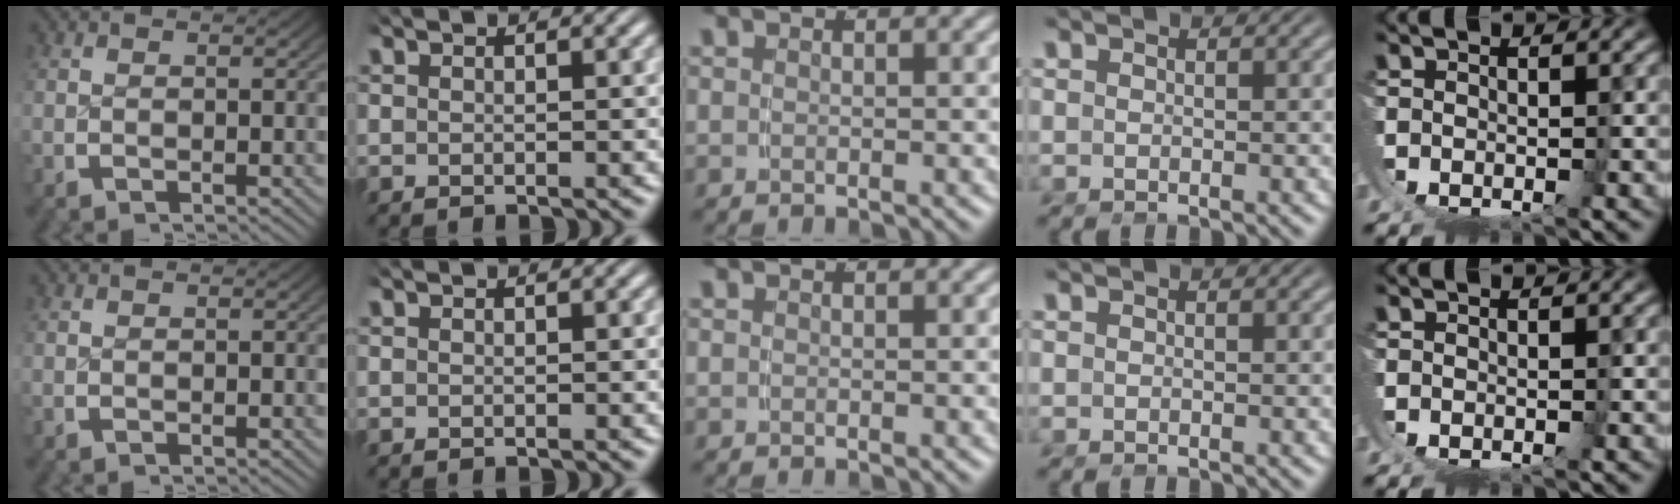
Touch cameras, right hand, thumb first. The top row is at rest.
{}